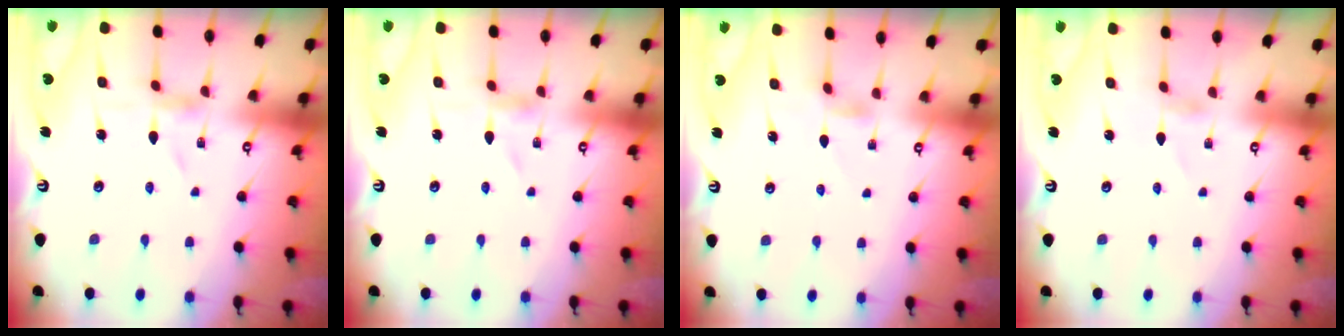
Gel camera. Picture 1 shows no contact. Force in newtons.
{"total": 0.0}
{"total": 2.4, "press": 2.3, "slide": 0.4}
{"total": 0.7, "press": 0.7, "slide": 0.2}